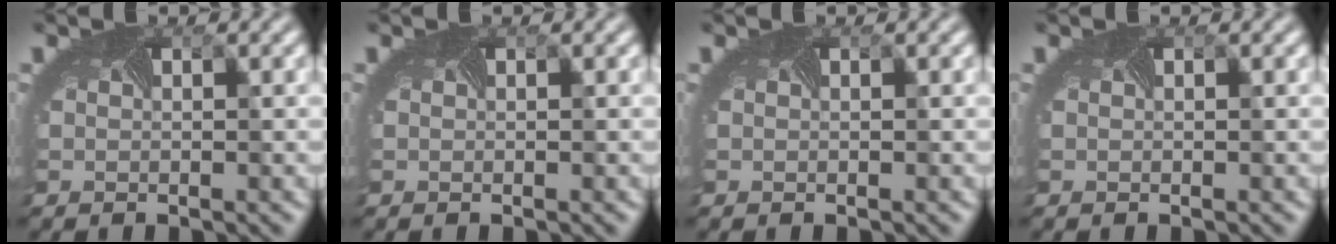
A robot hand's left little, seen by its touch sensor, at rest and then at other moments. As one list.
[{"total": 0.0}, {"total": 0.0}, {"total": 0.0}]